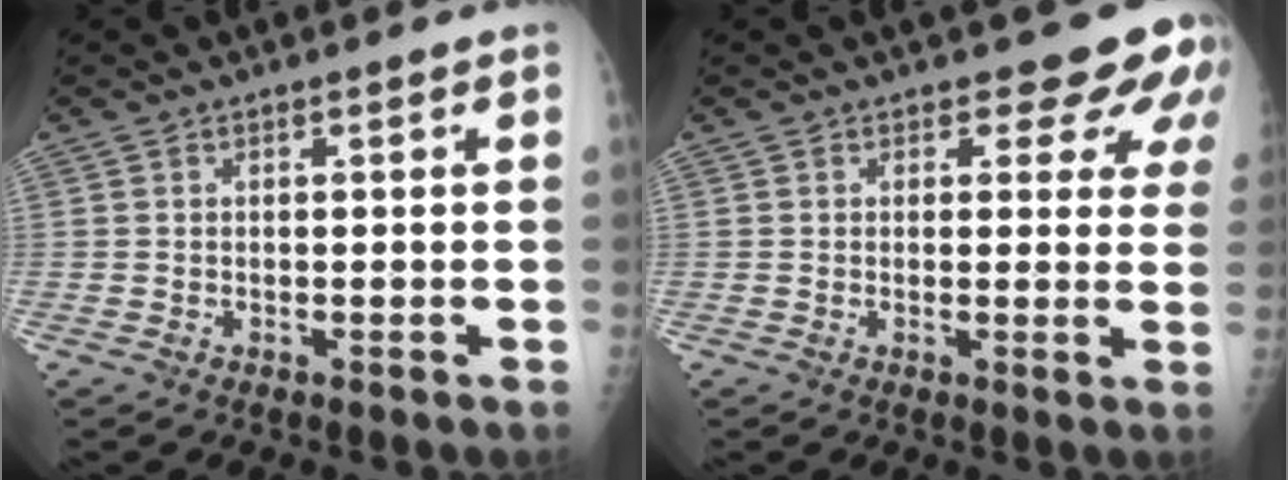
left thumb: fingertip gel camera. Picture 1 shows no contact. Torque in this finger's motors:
{"motor_torque": [-0.16, 0.39, 0.53, -0.39, 0.09]}